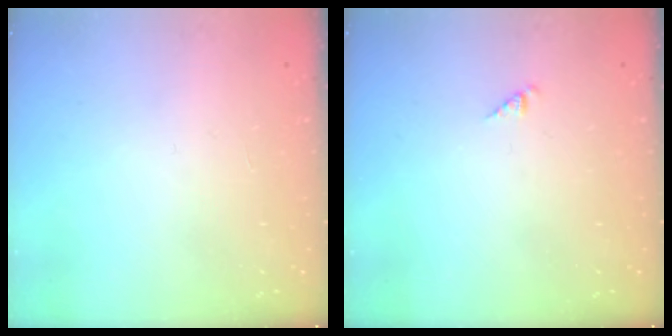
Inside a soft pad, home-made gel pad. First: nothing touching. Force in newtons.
{"total": 0.8, "press": 0.8, "slide": 0.2}